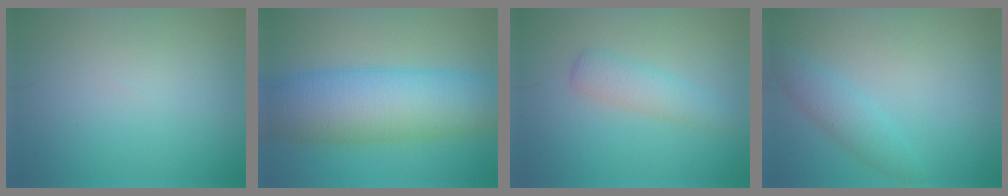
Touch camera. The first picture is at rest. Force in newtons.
{"total": 10.4, "press": 10.4, "slide": 0.4}
{"total": 2.6, "press": 2.6, "slide": 0.0}
{"total": 2.3, "press": 2.3, "slide": 0.2}